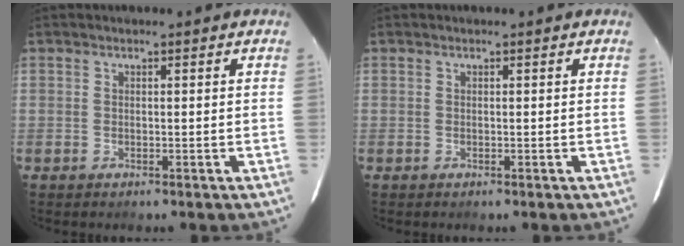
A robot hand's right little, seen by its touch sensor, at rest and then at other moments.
{"total": 0.0}